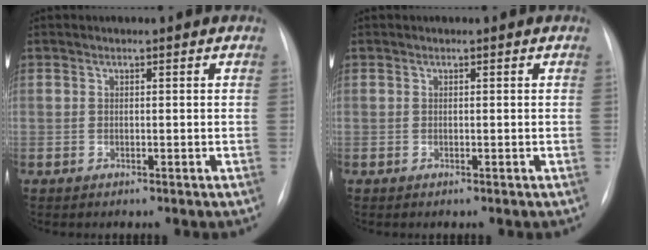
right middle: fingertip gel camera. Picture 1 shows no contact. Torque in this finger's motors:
{"motor_torque": [0.28, -0.48, 0.06, 0.01]}